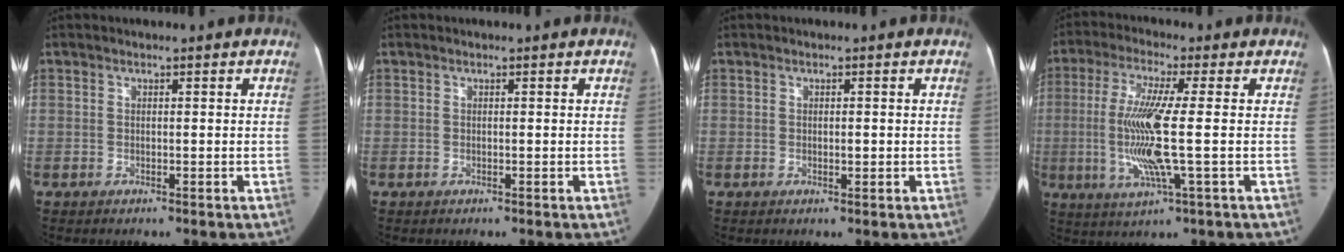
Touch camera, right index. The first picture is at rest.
{"total": 0.0}
{"total": 1.3, "force": [-0.1, 0.7, 1.1], "torque": [-0.018, 0.000, -0.001]}
{"total": 11.2, "force": [-1.0, 0.4, 11.2], "torque": [-0.236, -0.008, -0.024]}